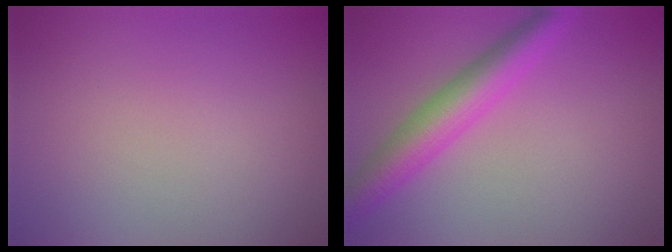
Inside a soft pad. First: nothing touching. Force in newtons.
{"total": 5.0, "press": 5.0, "slide": 0.1}